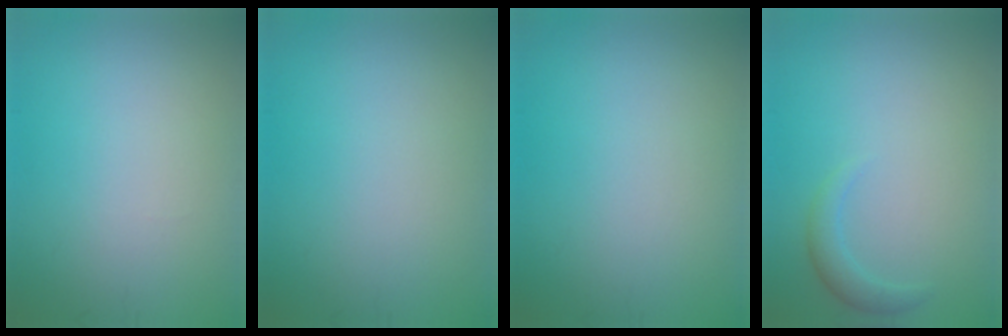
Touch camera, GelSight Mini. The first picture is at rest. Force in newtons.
{"total": 0.0}
{"total": 0.0}
{"total": 1.6, "press": 1.6, "slide": 0.1}